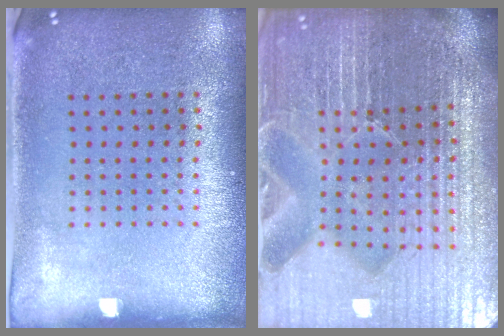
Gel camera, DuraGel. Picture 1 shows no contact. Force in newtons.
{"total": 7.0, "press": 6.2, "slide": 3.4}